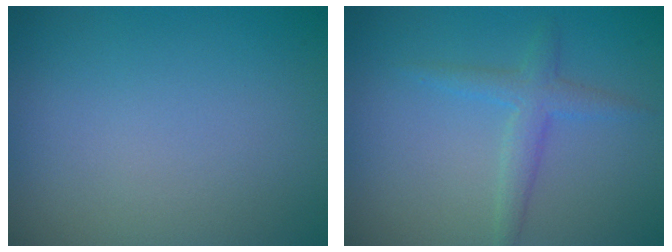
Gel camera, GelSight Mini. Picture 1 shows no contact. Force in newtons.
{"total": 2.3, "press": 2.3, "slide": 0.1}